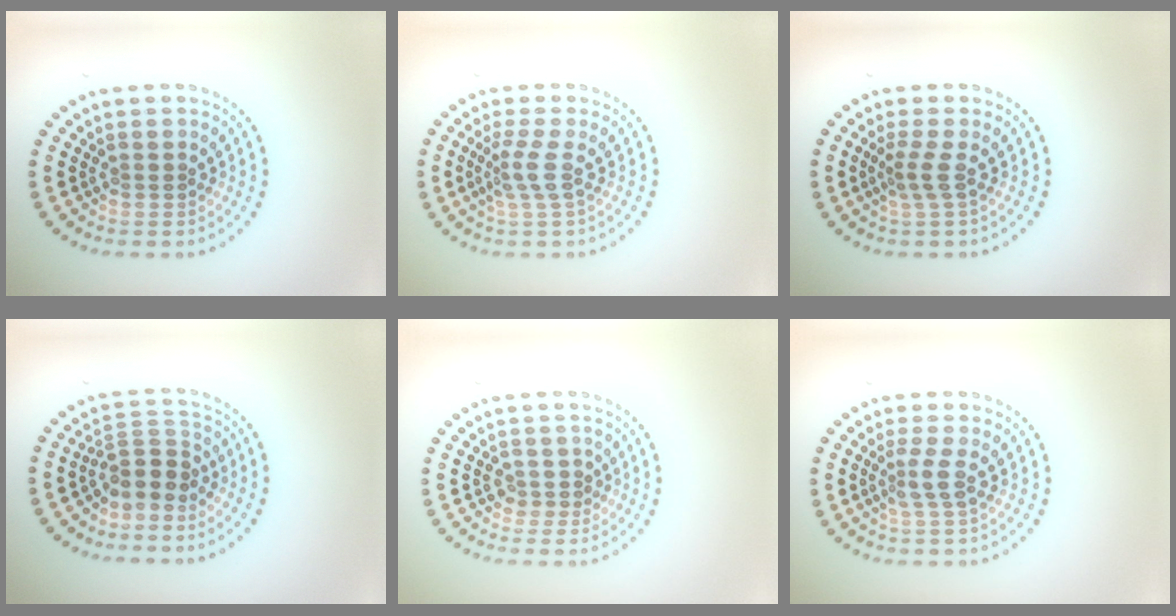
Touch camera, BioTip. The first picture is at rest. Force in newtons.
{"total": 2.2, "press": 1.6, "slide": 1.5}
{"total": 1.8, "press": 1.2, "slide": 1.4}
{"total": 2.8, "press": 2.1, "slide": 1.8}
{"total": 1.5, "press": 1.3, "slide": 0.8}
{"total": 1.9, "press": 1.4, "slide": 1.3}